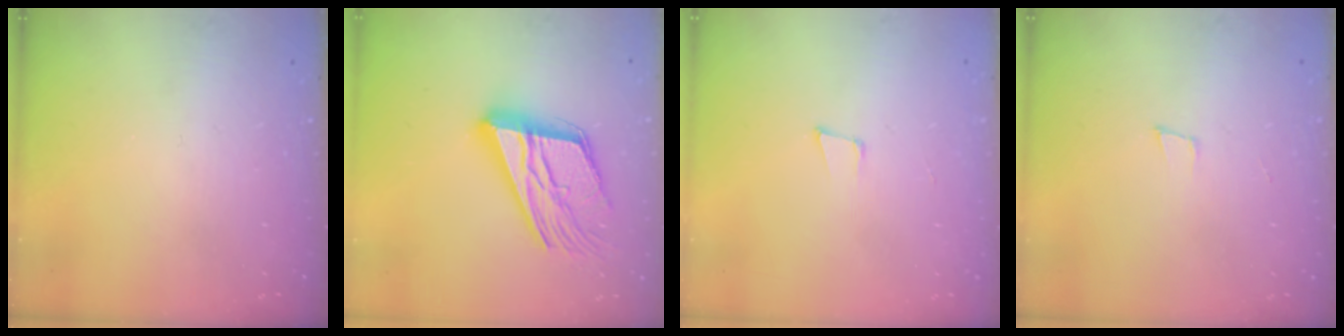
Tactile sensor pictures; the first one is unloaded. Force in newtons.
{"total": 21.7, "press": 21.7, "slide": 1.5}
{"total": 4.2, "press": 3.2, "slide": 2.7}
{"total": 3.3, "press": 1.9, "slide": 2.7}